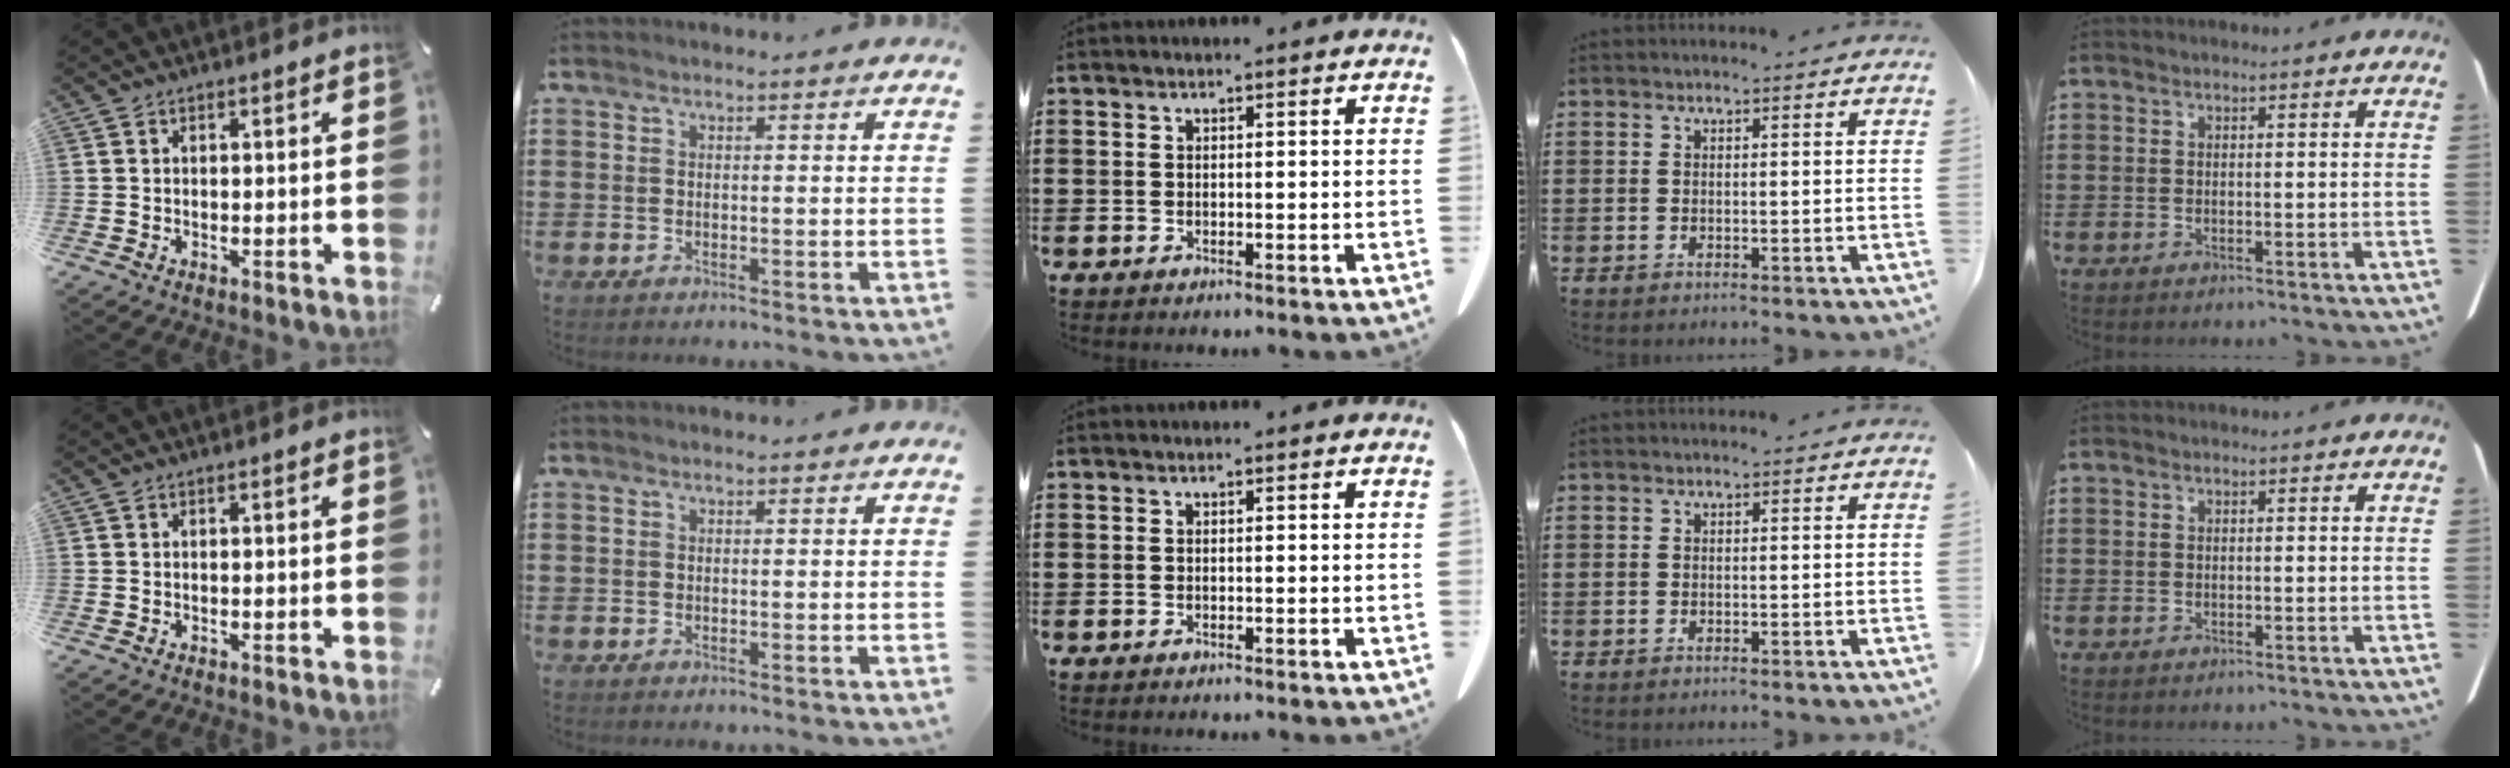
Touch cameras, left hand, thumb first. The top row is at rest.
{}